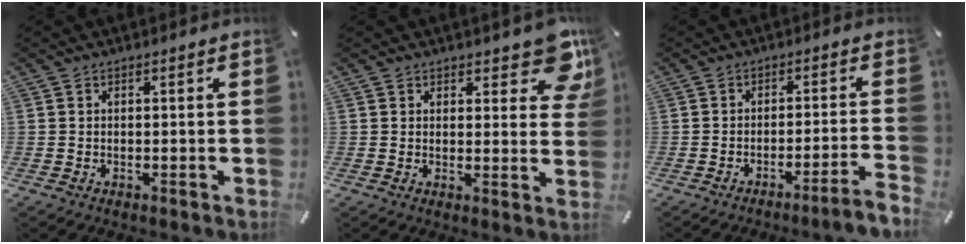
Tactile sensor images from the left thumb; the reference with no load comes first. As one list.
[{"total": 8.5, "force": [5.6, 4.2, 4.8], "torque": [-0.033, -0.042, 0.093]}, {"total": 5.3, "force": [-2.6, -0.3, 4.6], "torque": [-0.072, -0.013, -0.045]}]